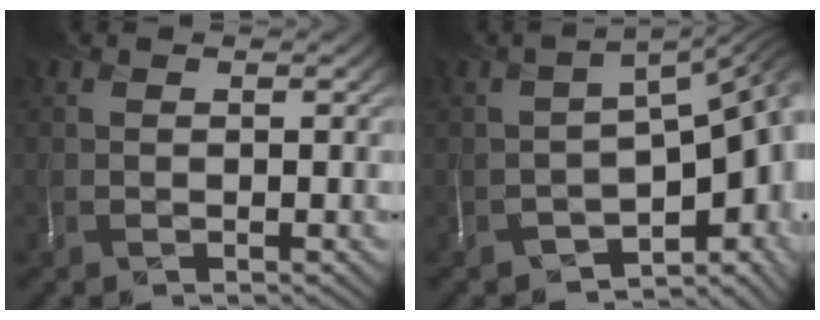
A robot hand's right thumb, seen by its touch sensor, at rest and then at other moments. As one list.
[{"total": 10.4, "force": [-3.4, 4.7, 8.7], "torque": [-0.118, -0.026, -0.029]}]